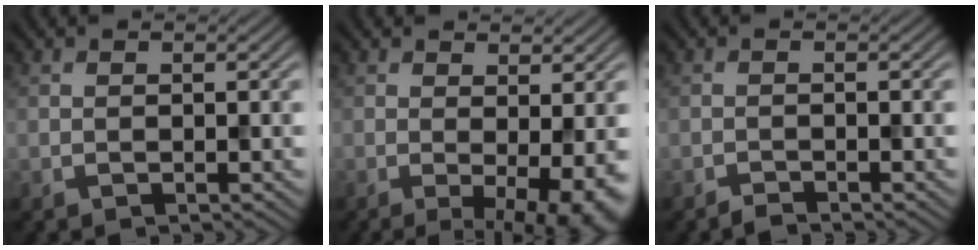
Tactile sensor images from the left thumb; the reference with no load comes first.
{"total": 6.1, "force": [-0.8, 1.4, 5.9], "torque": [-0.083, -0.010, -0.006]}
{"total": 1.0, "force": [-0.9, 0.0, 0.2], "torque": [-0.003, 0.003, -0.021]}